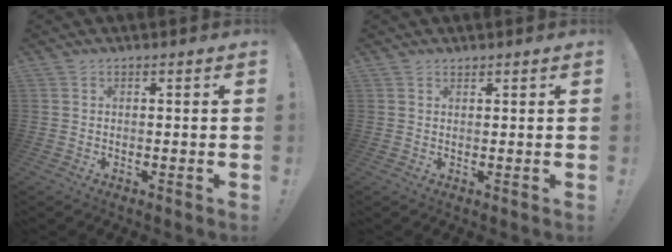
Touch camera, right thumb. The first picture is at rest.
{"total": 0.7, "force": [0.7, 0.2, 0.1], "torque": [0.000, -0.002, 0.013]}